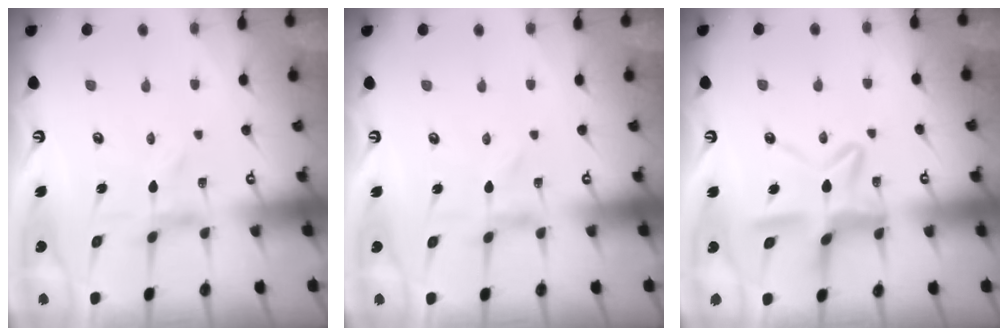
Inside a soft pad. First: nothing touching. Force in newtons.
{"total": 0.0}
{"total": 12.2, "press": 12.2, "slide": 1.2}